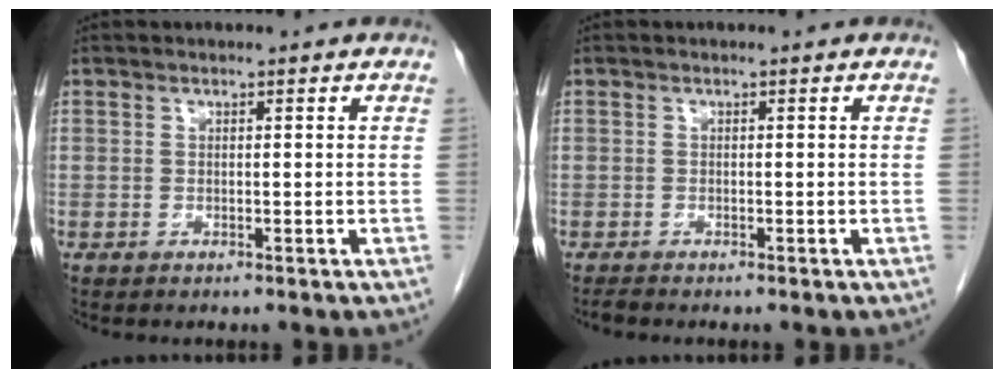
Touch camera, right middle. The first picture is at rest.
{"total": 0.7, "force": [-0.6, -0.1, 0.1], "torque": [-0.010, -0.003, -0.013]}